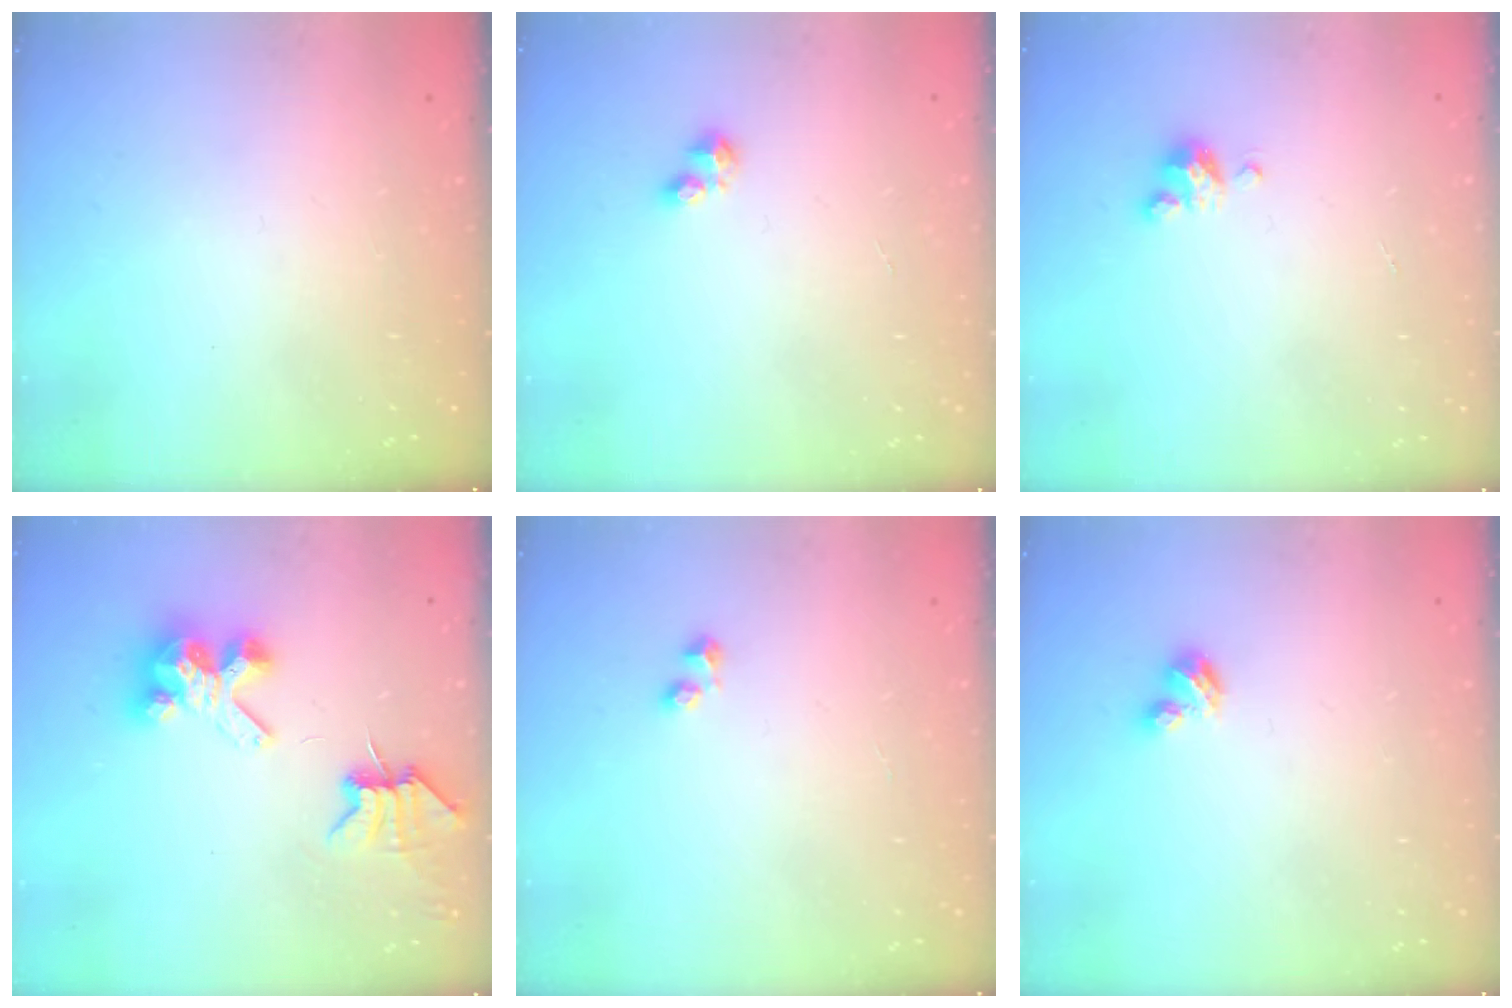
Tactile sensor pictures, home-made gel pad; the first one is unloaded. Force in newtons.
{"total": 2.6, "press": 2.5, "slide": 0.3}
{"total": 3.0, "press": 3.0, "slide": 0.3}
{"total": 5.5, "press": 5.5, "slide": 0.7}
{"total": 1.6, "press": 1.4, "slide": 0.6}
{"total": 3.4, "press": 3.4, "slide": 0.3}